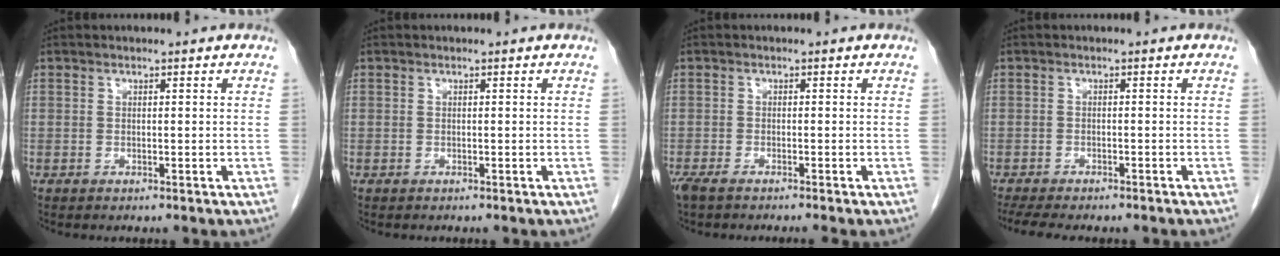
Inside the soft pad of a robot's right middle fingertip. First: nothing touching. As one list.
[{"total": 0.0}, {"total": 3.7, "force": [-3.1, 0.2, 2.1], "torque": [-0.033, -0.008, -0.052]}, {"total": 9.7, "force": [-8.2, 2.3, 4.7], "torque": [-0.069, -0.004, -0.113]}]